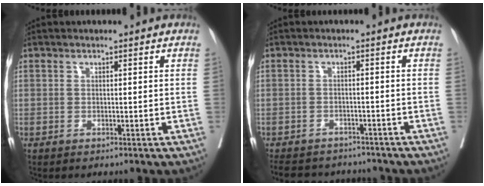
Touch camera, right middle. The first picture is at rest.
{"total": 8.7, "force": [-7.9, 3.2, 1.6], "torque": [-0.025, 0.005, -0.101]}